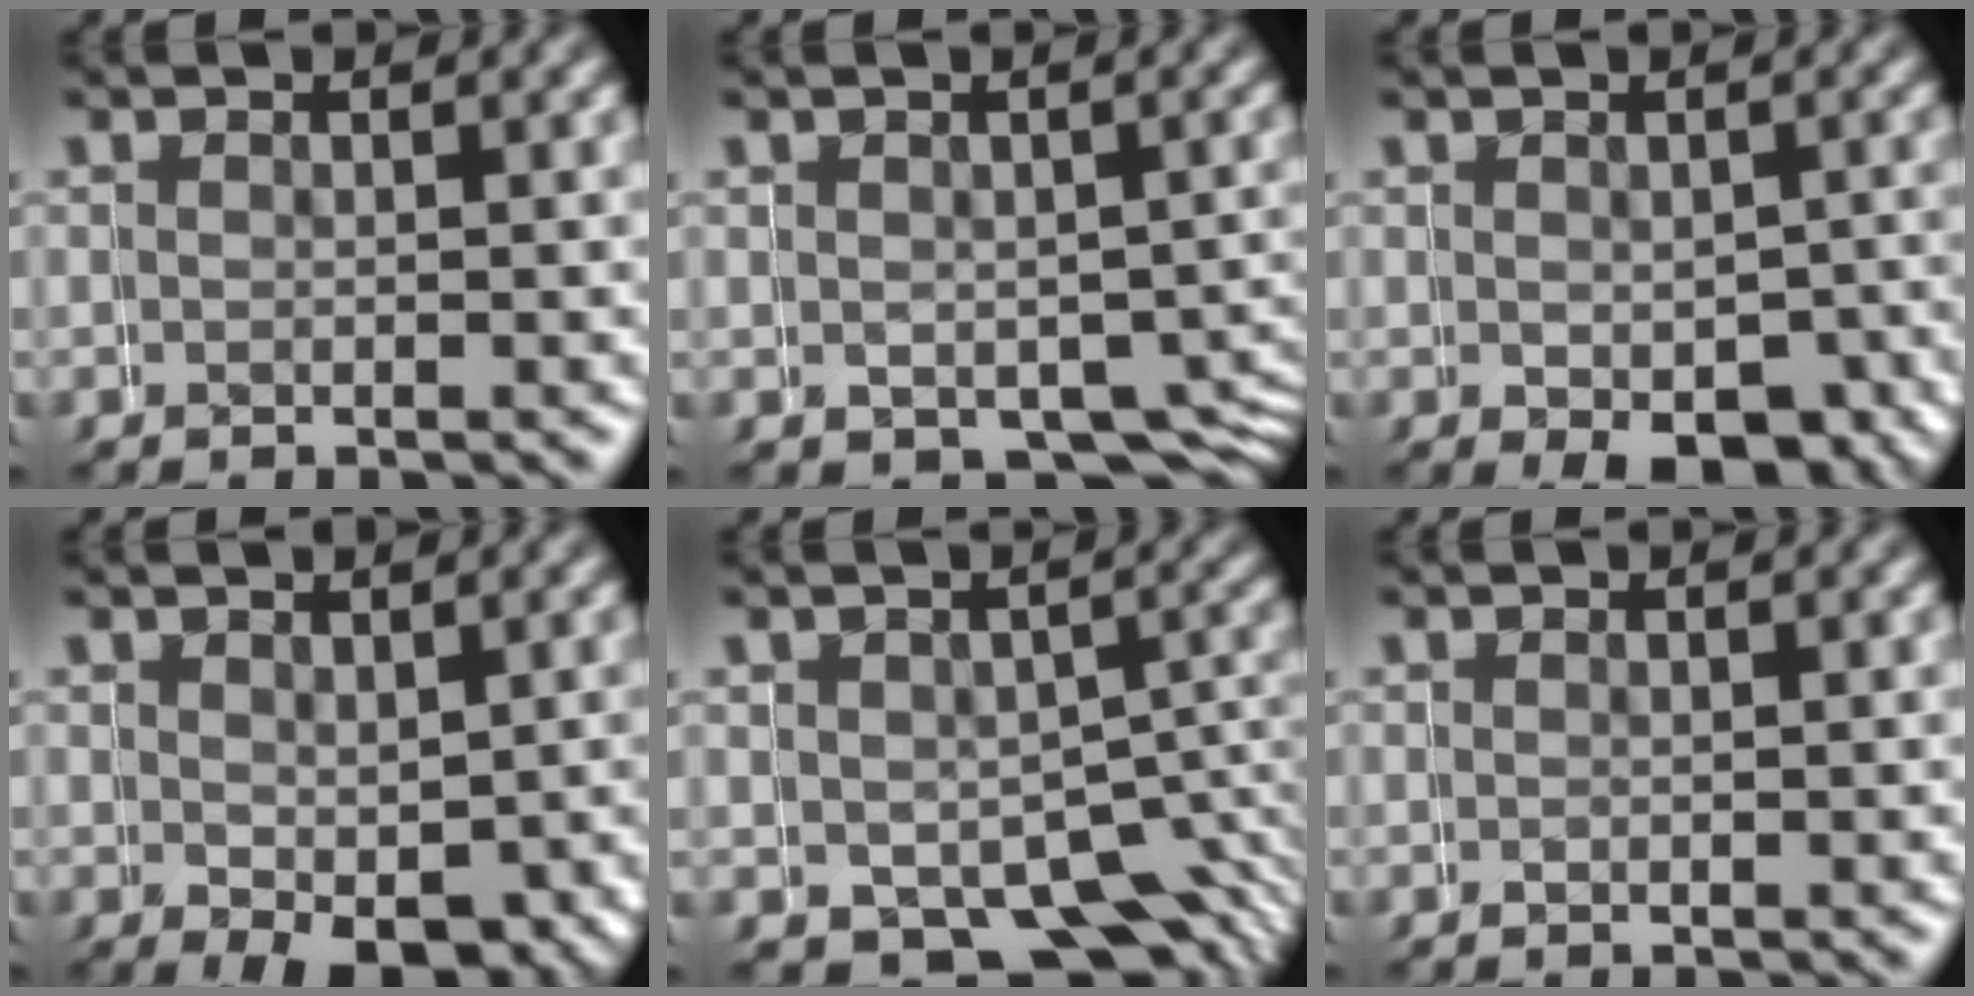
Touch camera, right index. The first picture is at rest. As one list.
[{"total": 3.7, "force": [-2.0, 2.5, 1.8], "torque": [0.009, -0.006, -0.027]}, {"total": 4.9, "force": [-2.3, 2.5, 3.5], "torque": [-0.031, -0.011, -0.030]}, {"total": 4.7, "force": [-0.8, 2.2, 4.0], "torque": [-0.059, -0.020, 0.005]}, {"total": 7.4, "force": [-2.7, 5.4, 4.2], "torque": [-0.045, -0.034, -0.026]}, {"total": 1.1, "force": [0.2, 0.6, 0.9], "torque": [-0.015, -0.004, 0.005]}]